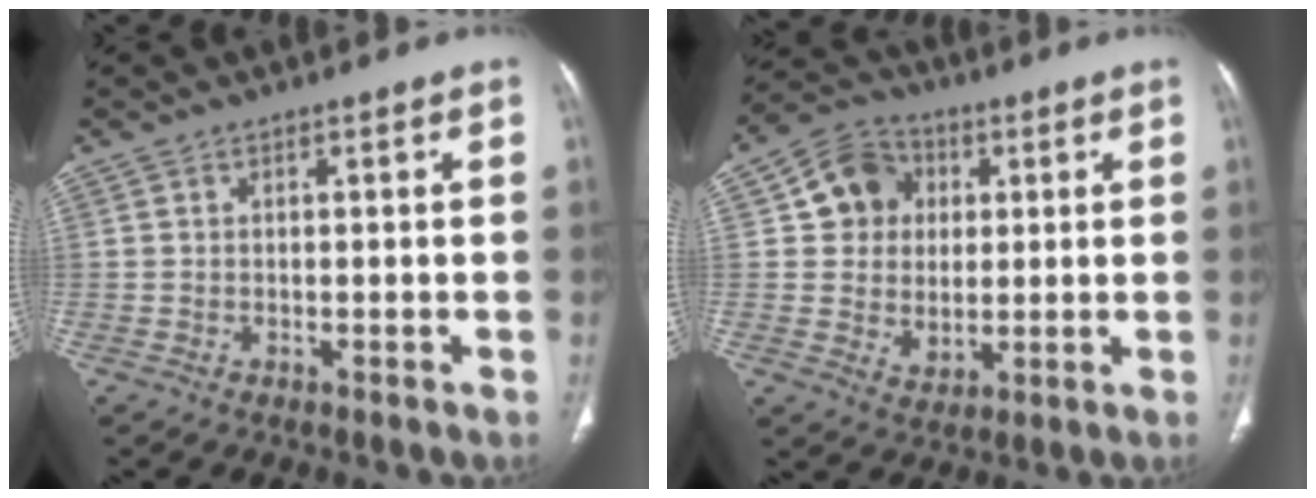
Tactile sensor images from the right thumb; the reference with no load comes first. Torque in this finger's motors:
{"motor_torque": [-0.53, 0.56, -0.02, 0.03, 0.16]}